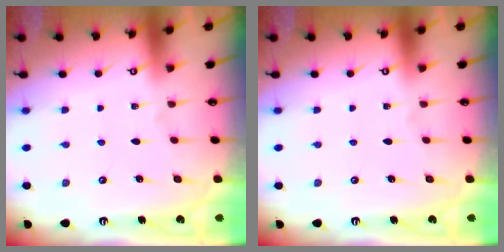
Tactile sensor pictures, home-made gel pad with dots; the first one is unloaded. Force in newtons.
{"total": 0.0}